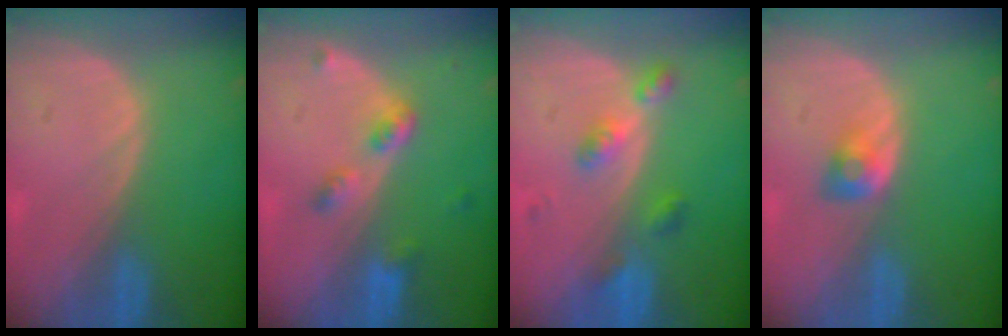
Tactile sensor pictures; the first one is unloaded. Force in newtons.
{"total": 4.2, "press": 3.9, "slide": 1.6}
{"total": 4.6, "press": 4.1, "slide": 1.9}
{"total": 2.8, "press": 2.5, "slide": 1.3}